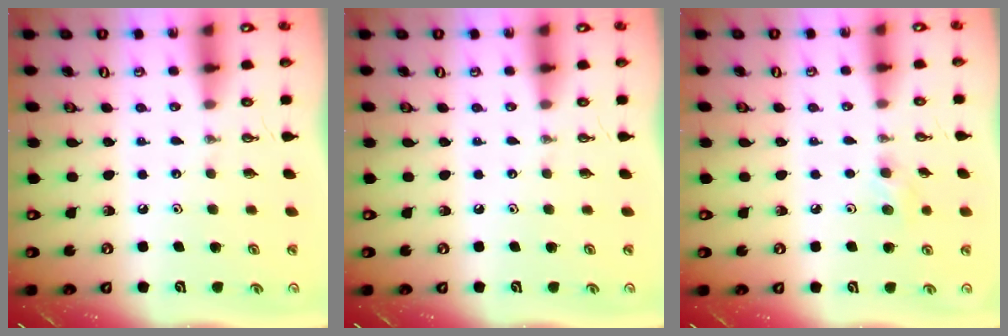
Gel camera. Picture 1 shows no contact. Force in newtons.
{"total": 0.0}
{"total": 8.3, "press": 7.1, "slide": 4.2}